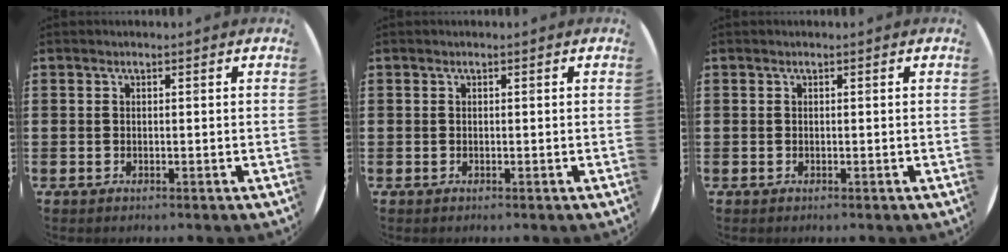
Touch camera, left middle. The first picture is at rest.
{"total": 0.0}
{"total": 0.0}